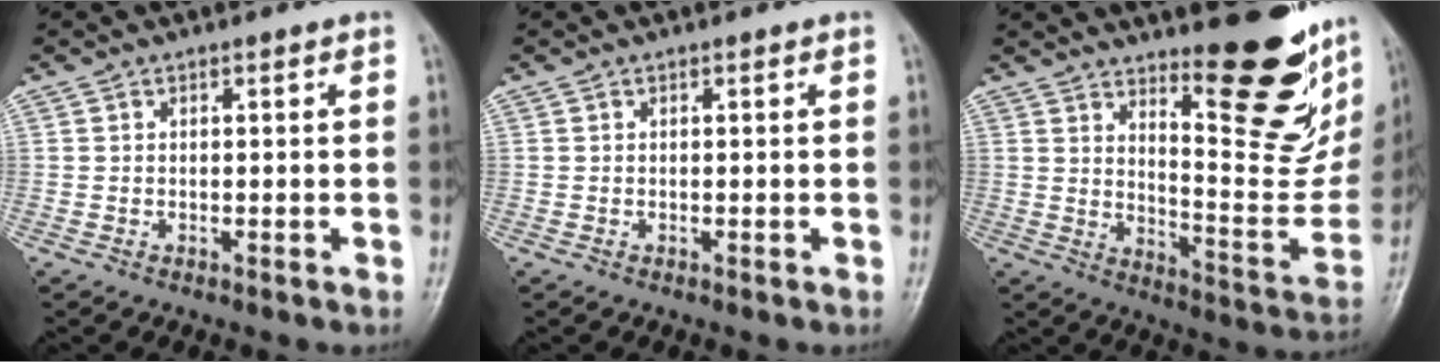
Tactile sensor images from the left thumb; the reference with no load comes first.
{"total": 0.0}
{"total": 21.8, "force": [14.2, 6.6, 15.2], "torque": [-0.161, -0.115, 0.208]}